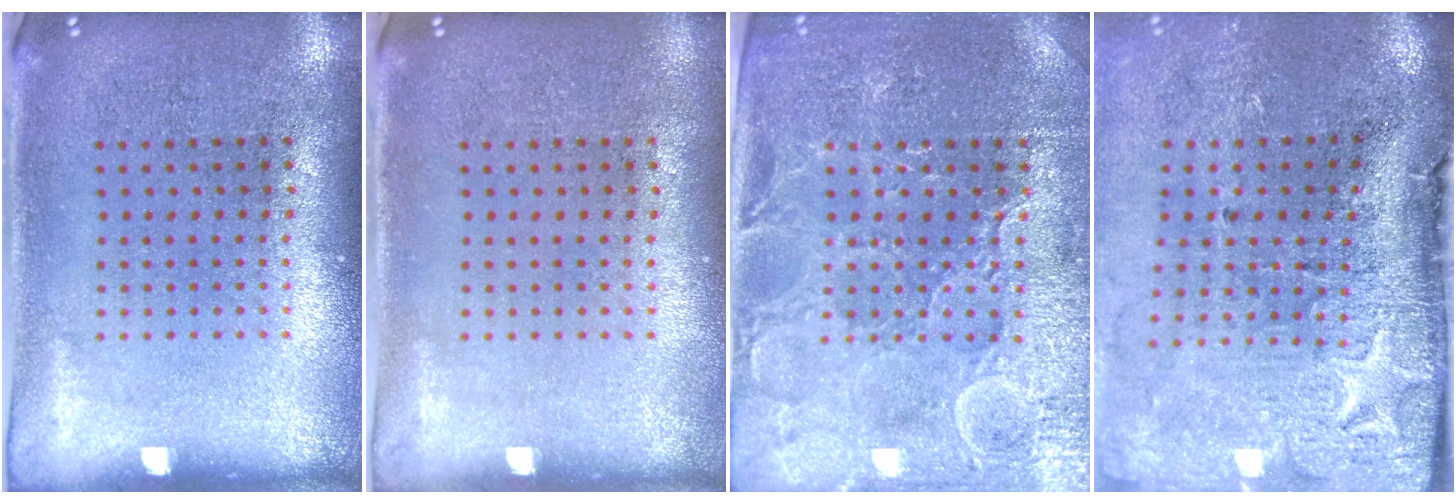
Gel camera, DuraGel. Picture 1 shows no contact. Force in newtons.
{"total": 0.0}
{"total": 3.9, "press": 3.8, "slide": 1.0}
{"total": 4.9, "press": 3.8, "slide": 3.1}